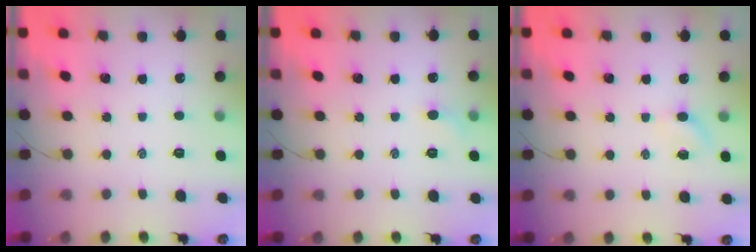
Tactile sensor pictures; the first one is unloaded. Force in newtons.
{"total": 3.4, "press": 3.3, "slide": 1.1}
{"total": 2.1, "press": 2.0, "slide": 0.7}